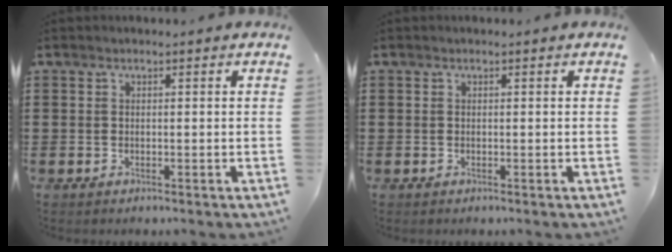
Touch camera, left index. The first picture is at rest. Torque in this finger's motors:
{"motor_torque": [0.00, 0.00, 0.00, 0.00]}